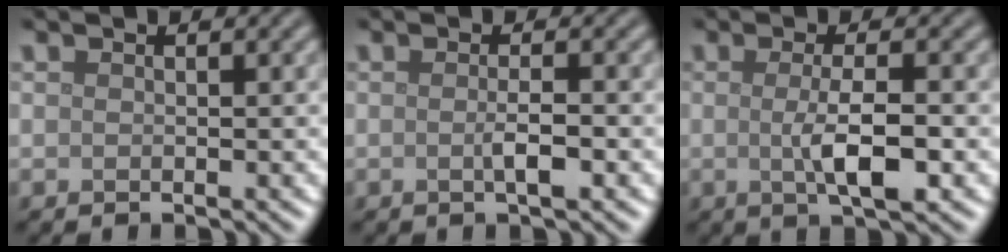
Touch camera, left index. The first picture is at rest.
{"total": 1.8, "force": [-0.3, 0.3, 1.8], "torque": [-0.033, -0.001, -0.007]}
{"total": 3.9, "force": [-0.4, 0.8, 3.8], "torque": [-0.068, -0.005, -0.005]}